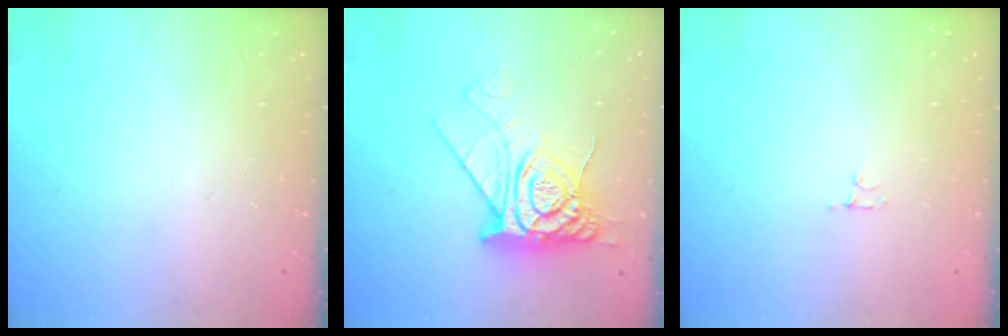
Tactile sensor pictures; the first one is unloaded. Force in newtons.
{"total": 14.4, "press": 14.4, "slide": 1.3}
{"total": 3.1, "press": 3.0, "slide": 0.4}